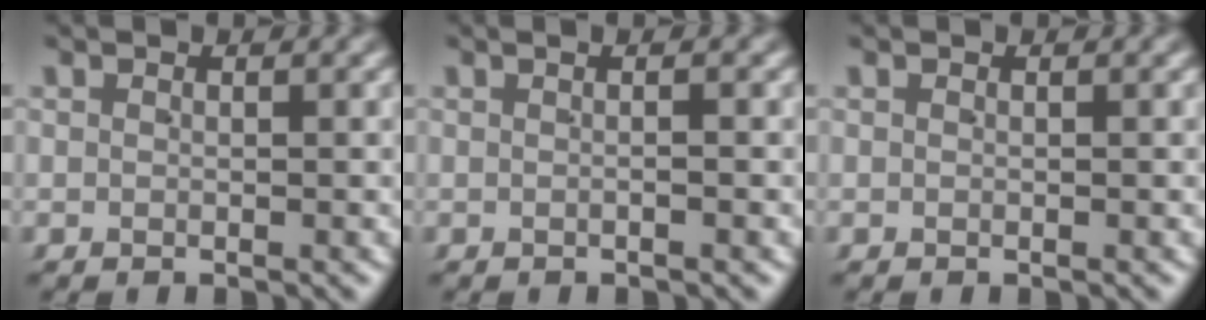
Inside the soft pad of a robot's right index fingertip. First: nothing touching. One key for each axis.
{"total": 0.9, "fx": 0.0, "fy": -0.2, "fz": 0.9, "tx": -0.012, "ty": 0.008, "tz": -0.003}
{"total": 0.0}